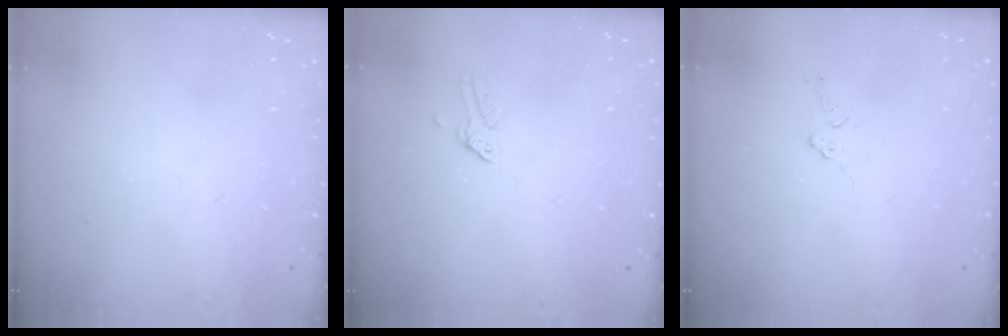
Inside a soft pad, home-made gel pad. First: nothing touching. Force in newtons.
{"total": 0.0}
{"total": 4.1, "press": 4.0, "slide": 0.5}